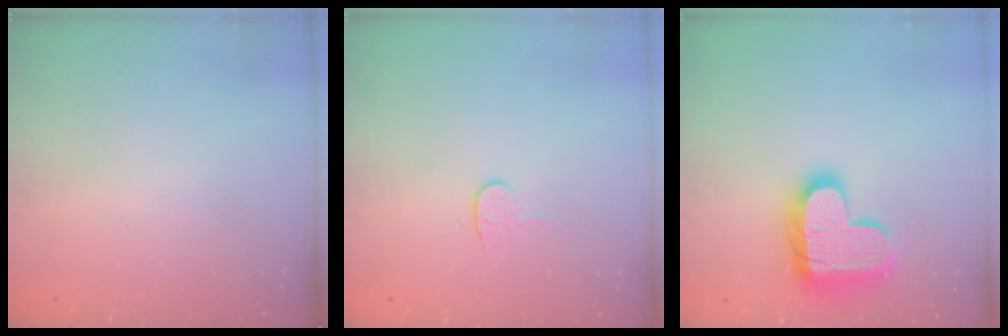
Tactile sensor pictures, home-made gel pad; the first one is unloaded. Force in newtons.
{"total": 3.8, "press": 3.7, "slide": 0.4}
{"total": 17.7, "press": 17.7, "slide": 1.2}